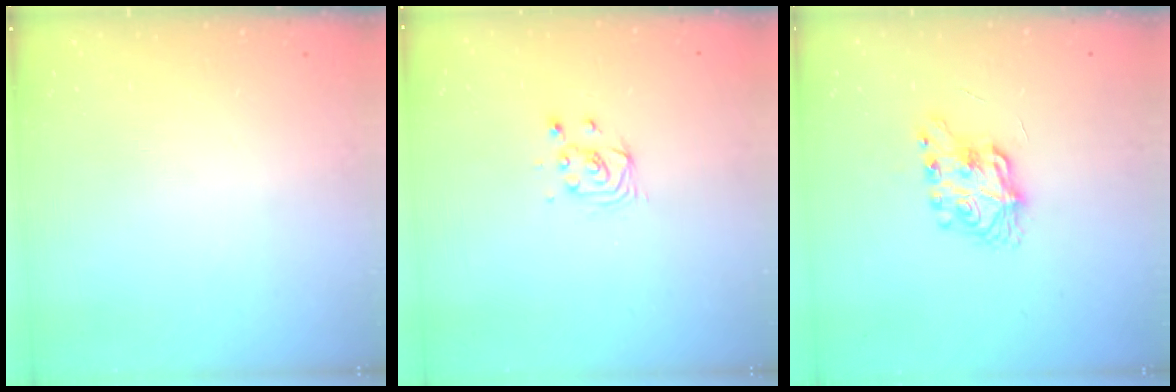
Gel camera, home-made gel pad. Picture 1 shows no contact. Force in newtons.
{"total": 3.3, "press": 3.3, "slide": 0.3}
{"total": 7.8, "press": 7.8, "slide": 0.5}